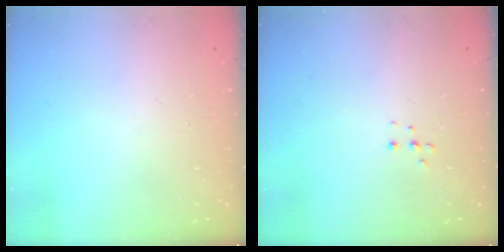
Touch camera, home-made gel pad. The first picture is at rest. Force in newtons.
{"total": 4.0, "press": 3.9, "slide": 0.8}